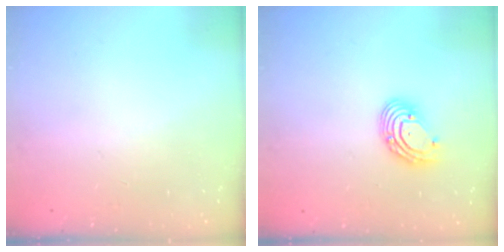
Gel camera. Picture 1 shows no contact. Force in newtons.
{"total": 7.3, "press": 7.3, "slide": 0.8}